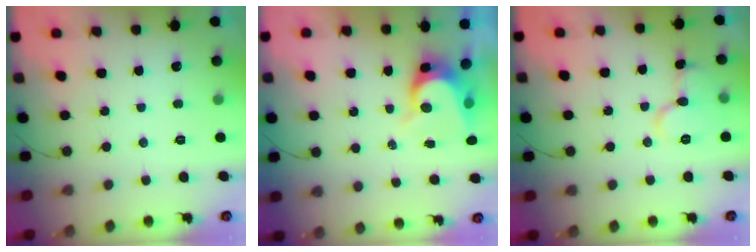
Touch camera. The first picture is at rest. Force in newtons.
{"total": 7.0, "press": 6.9, "slide": 0.8}
{"total": 8.9, "press": 8.9, "slide": 1.1}